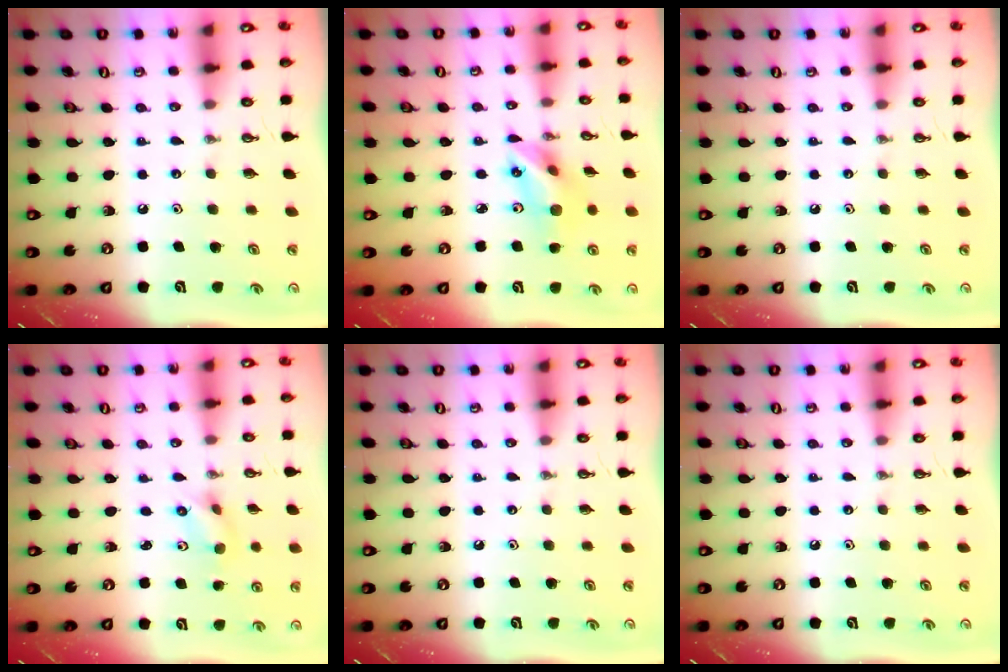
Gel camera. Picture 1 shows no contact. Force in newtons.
{"total": 11.5, "press": 11.1, "slide": 2.9}
{"total": 0.0}
{"total": 2.9, "press": 1.1, "slide": 2.7}
{"total": 0.0}
{"total": 0.0}